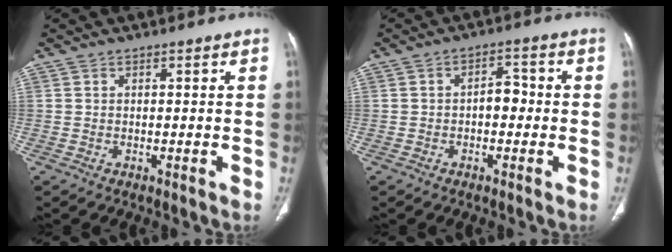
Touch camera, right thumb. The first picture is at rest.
{"total": 3.8, "force": [-0.6, 2.4, 2.9], "torque": [-0.028, 0.016, -0.015]}